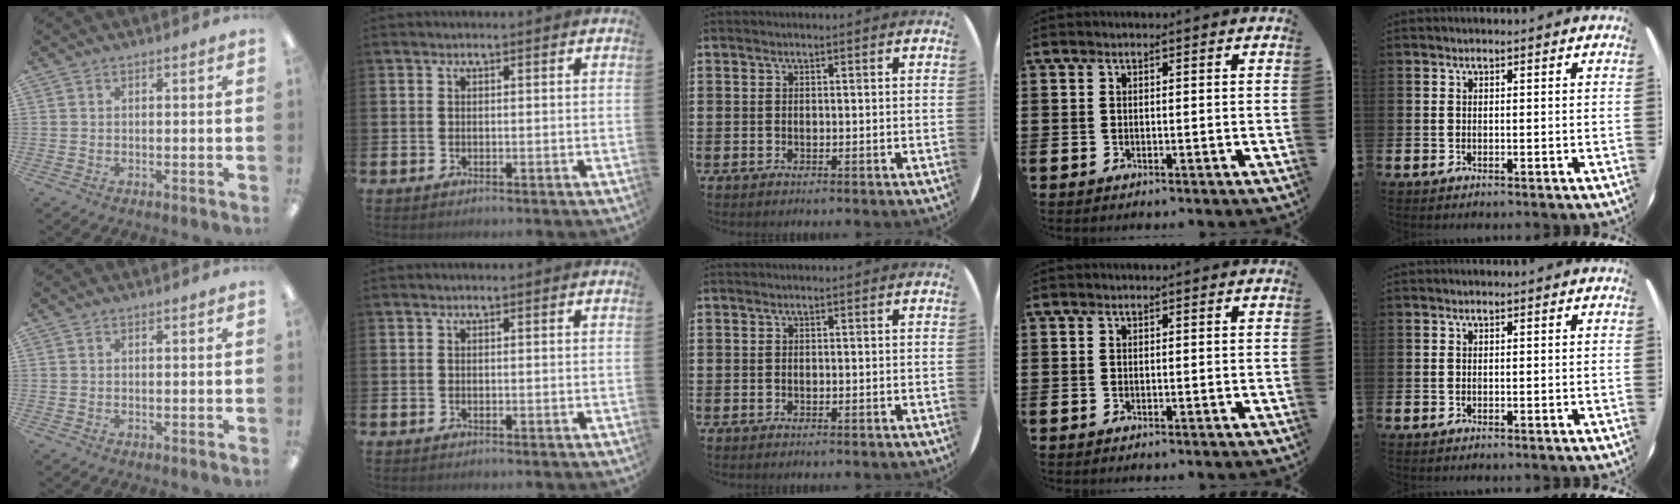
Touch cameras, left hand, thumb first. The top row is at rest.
{}